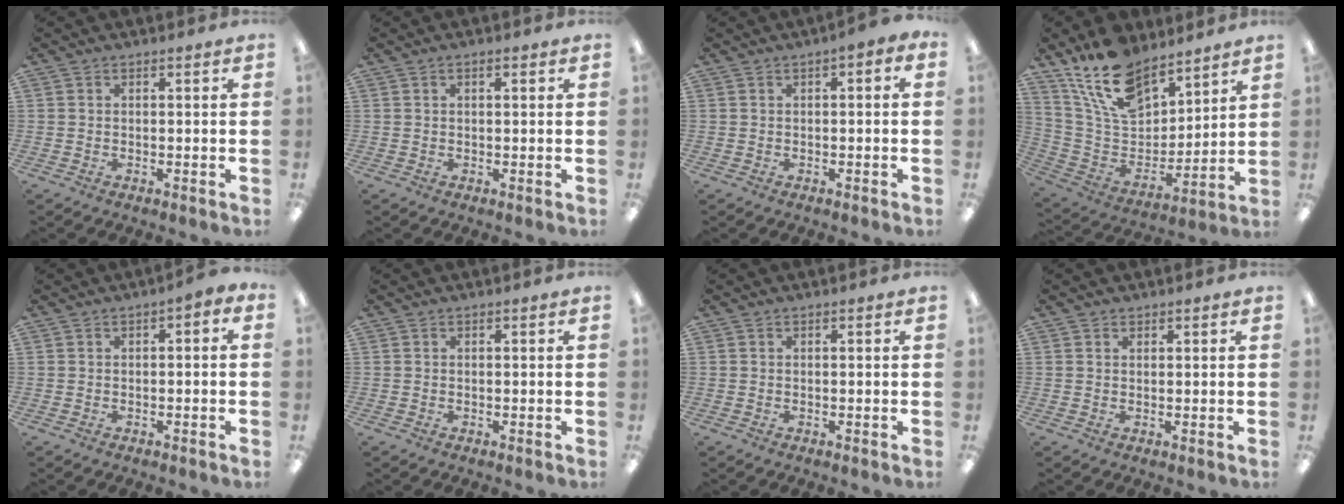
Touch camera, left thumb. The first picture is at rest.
{"total": 1.1, "force": [0.5, 0.4, 0.9], "torque": [-0.019, 0.003, 0.009]}
{"total": 1.7, "force": [-0.5, 0.7, 1.4], "torque": [-0.026, 0.007, -0.011]}
{"total": 17.8, "force": [13.3, 8.8, 7.9], "torque": [-0.164, -0.070, 0.248]}
{"total": 1.7, "force": [-1.0, 0.7, 1.1], "torque": [-0.019, 0.006, -0.020]}
{"total": 0.0}
{"total": 0.0}
{"total": 0.9, "force": [0.8, 0.5, 0.0], "torque": [0.000, 0.001, 0.015]}